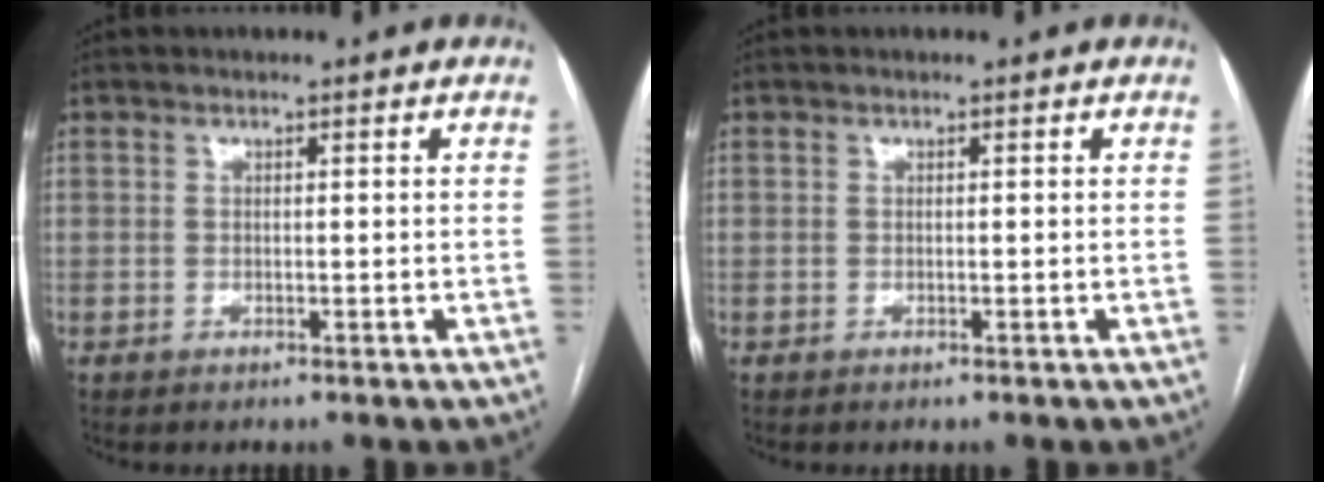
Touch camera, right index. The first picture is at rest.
{"total": 0.0}